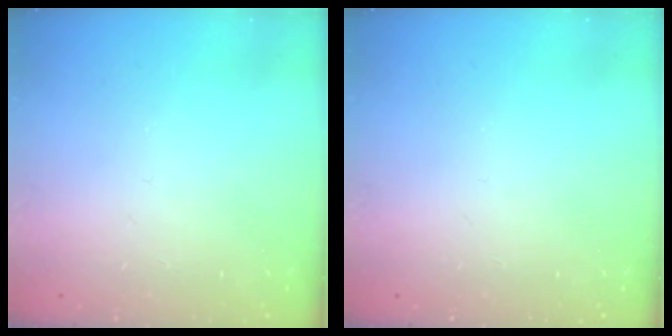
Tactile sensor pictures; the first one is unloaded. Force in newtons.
{"total": 0.0}